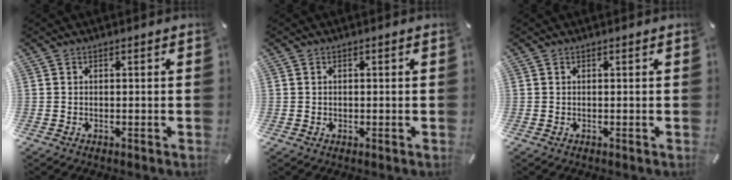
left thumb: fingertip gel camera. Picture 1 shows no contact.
{"total": 0.6, "force": [0.0, 0.6, 0.2], "torque": [-0.005, 0.005, -0.001]}
{"total": 0.0}